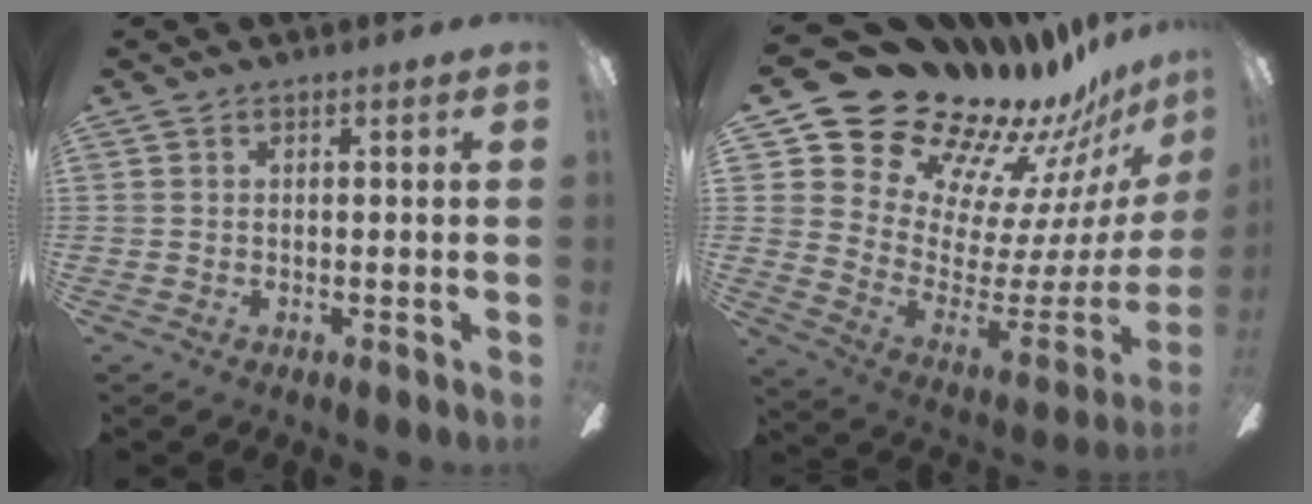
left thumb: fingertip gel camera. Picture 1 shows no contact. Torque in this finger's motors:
{"motor_torque": [1.14, 1.57, 1.37, -1.40, 0.05]}